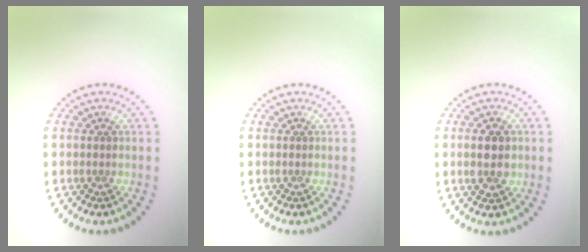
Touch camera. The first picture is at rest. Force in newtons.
{"total": 0.0}
{"total": 2.7, "press": 2.7, "slide": 0.1}